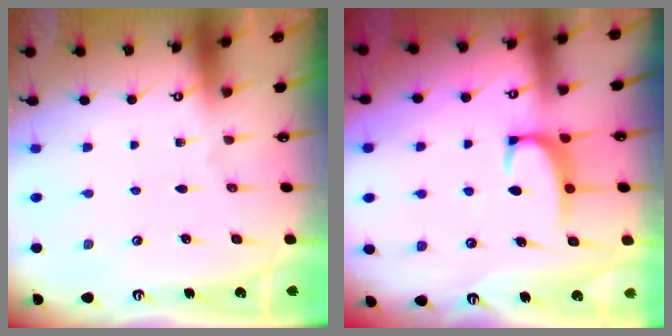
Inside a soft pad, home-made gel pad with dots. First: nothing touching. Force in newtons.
{"total": 2.3, "press": 2.2, "slide": 0.6}